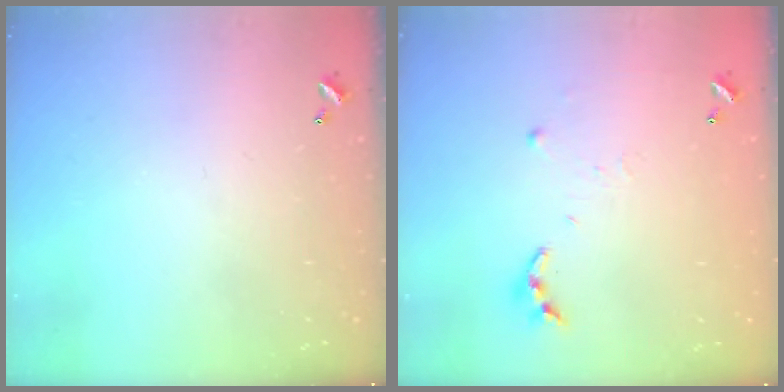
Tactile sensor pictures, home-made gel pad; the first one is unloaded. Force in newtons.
{"total": 5.6, "press": 5.6, "slide": 0.1}